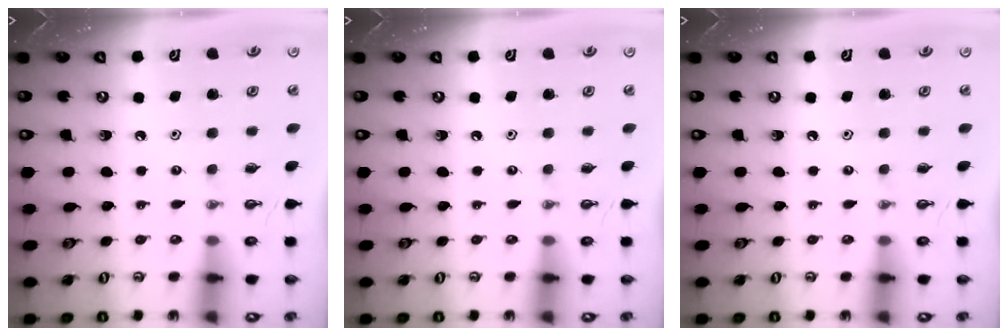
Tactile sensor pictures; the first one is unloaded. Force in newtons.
{"total": 0.0}
{"total": 0.0}